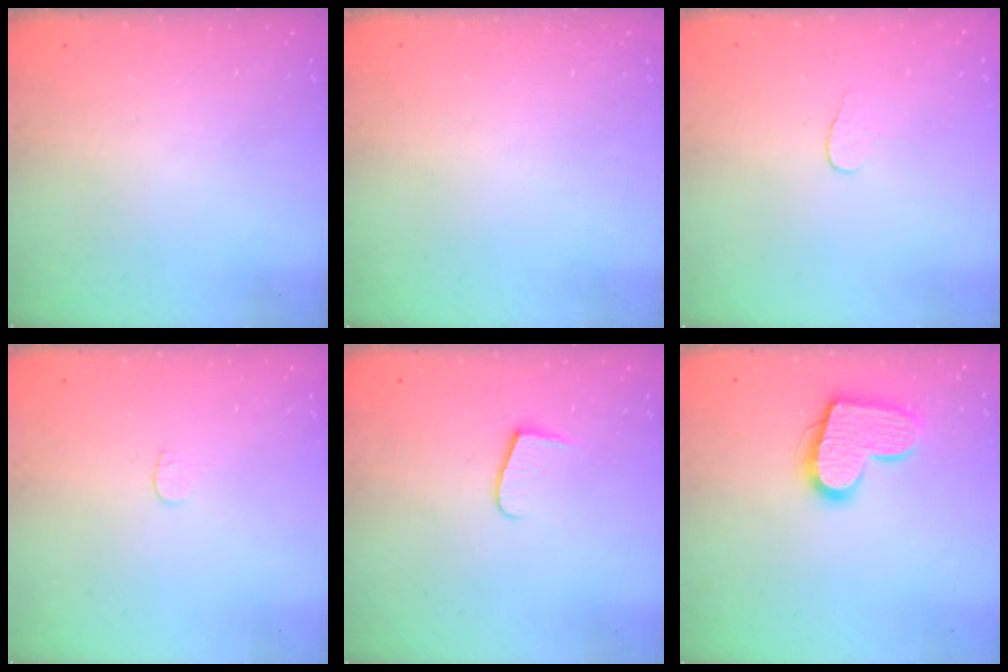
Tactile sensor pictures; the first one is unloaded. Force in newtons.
{"total": 0.0}
{"total": 3.8, "press": 3.8, "slide": 0.4}
{"total": 3.3, "press": 3.3, "slide": 0.3}
{"total": 4.8, "press": 4.8, "slide": 0.6}
{"total": 13.9, "press": 13.9, "slide": 0.9}